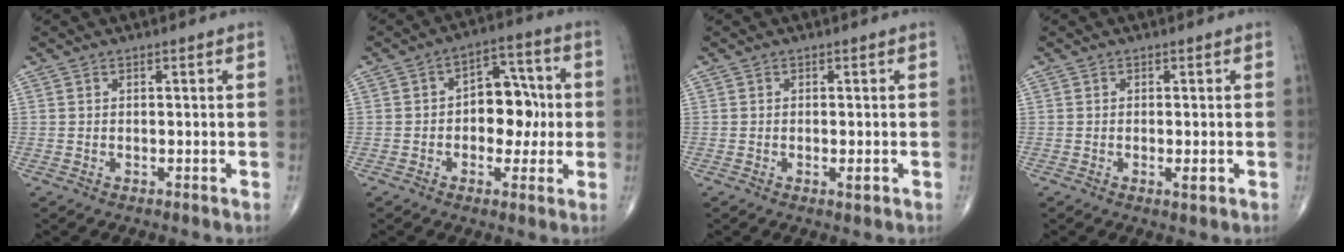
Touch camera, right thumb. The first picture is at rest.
{"total": 10.0, "force": [-0.4, 6.5, 7.5], "torque": [-0.061, 0.028, -0.012]}
{"total": 1.4, "force": [-0.5, 0.4, 1.2], "torque": [-0.018, -0.002, -0.007]}
{"total": 1.6, "force": [-0.5, 0.5, 1.5], "torque": [-0.023, -0.003, -0.007]}